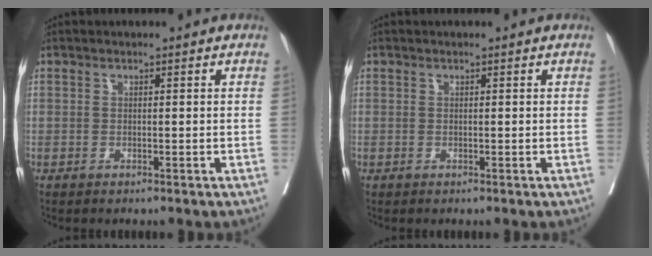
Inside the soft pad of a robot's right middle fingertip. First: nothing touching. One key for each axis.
{"total": 0.0}